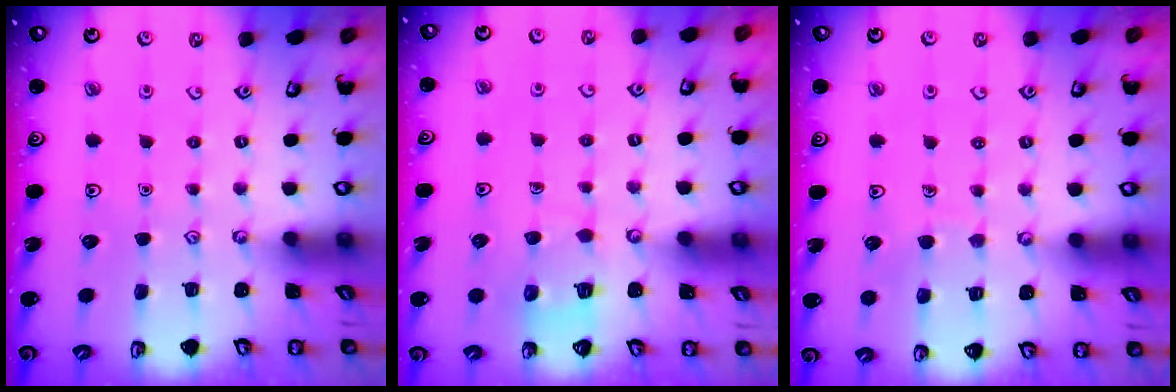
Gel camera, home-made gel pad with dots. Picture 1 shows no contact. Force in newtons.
{"total": 6.1, "press": 6.1, "slide": 0.4}
{"total": 4.3, "press": 4.3, "slide": 0.4}